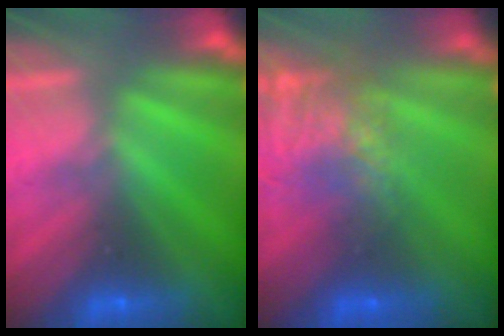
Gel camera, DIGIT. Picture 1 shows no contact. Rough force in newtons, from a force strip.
{"total": 7.4}